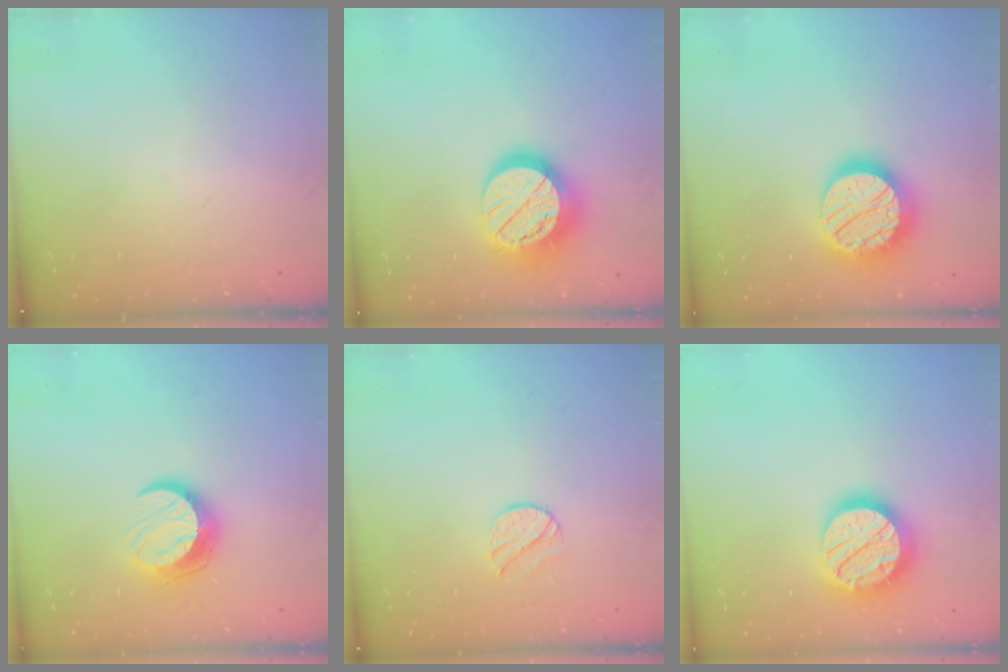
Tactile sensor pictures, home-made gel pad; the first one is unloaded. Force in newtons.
{"total": 17.5, "press": 17.4, "slide": 1.3}
{"total": 24.0, "press": 24.0, "slide": 1.6}
{"total": 11.4, "press": 11.4, "slide": 0.6}
{"total": 7.5, "press": 7.5, "slide": 0.7}
{"total": 19.6, "press": 19.6, "slide": 1.3}